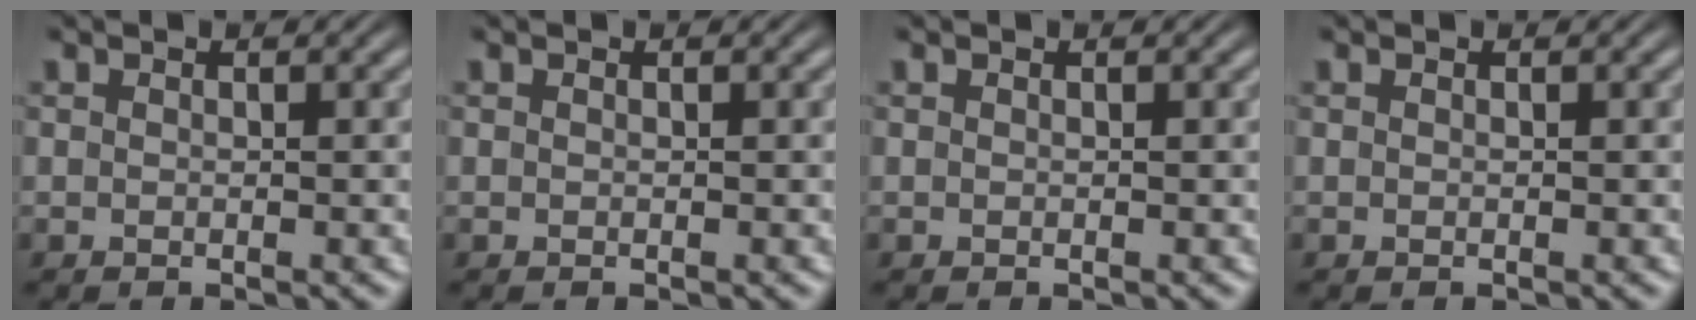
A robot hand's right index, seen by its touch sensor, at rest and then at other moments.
{"total": 0.0}
{"total": 0.0}
{"total": 0.0}